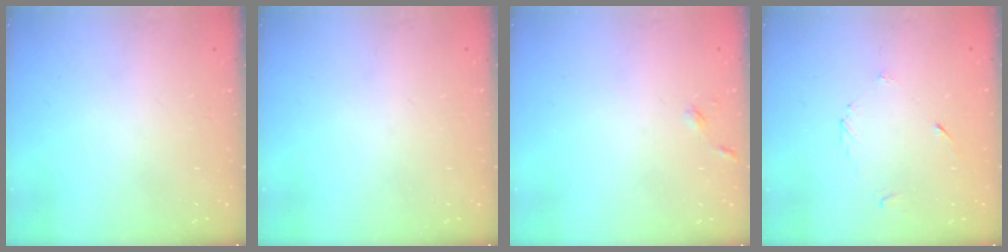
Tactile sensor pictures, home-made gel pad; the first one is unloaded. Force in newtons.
{"total": 0.0}
{"total": 3.2, "press": 3.2, "slide": 0.4}
{"total": 3.8, "press": 3.8, "slide": 0.4}